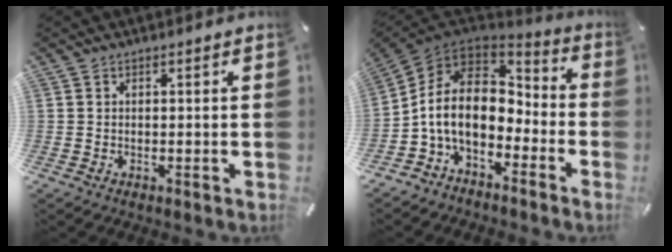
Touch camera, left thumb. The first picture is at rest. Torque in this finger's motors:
{"motor_torque": [-0.06, 2.81, 1.53, 1.24, 0.26]}